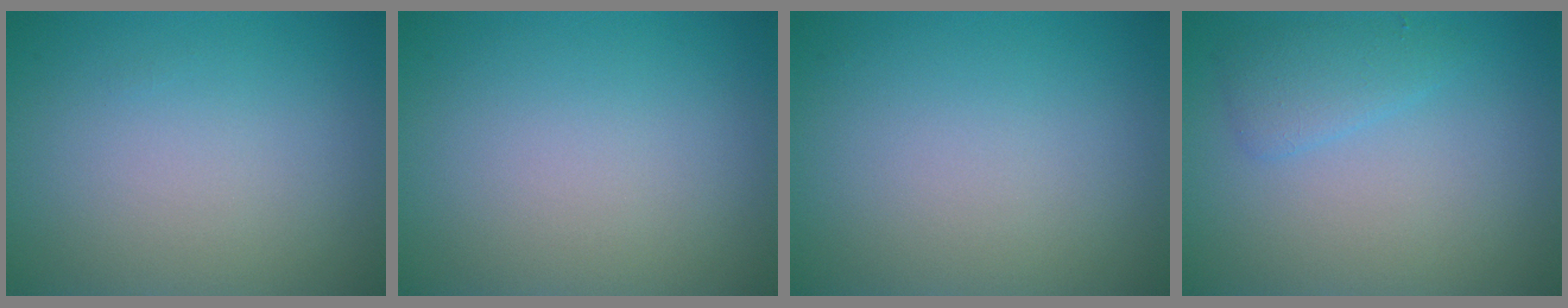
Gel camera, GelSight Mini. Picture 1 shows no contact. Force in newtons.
{"total": 0.0}
{"total": 0.0}
{"total": 1.9, "press": 1.9, "slide": 0.2}